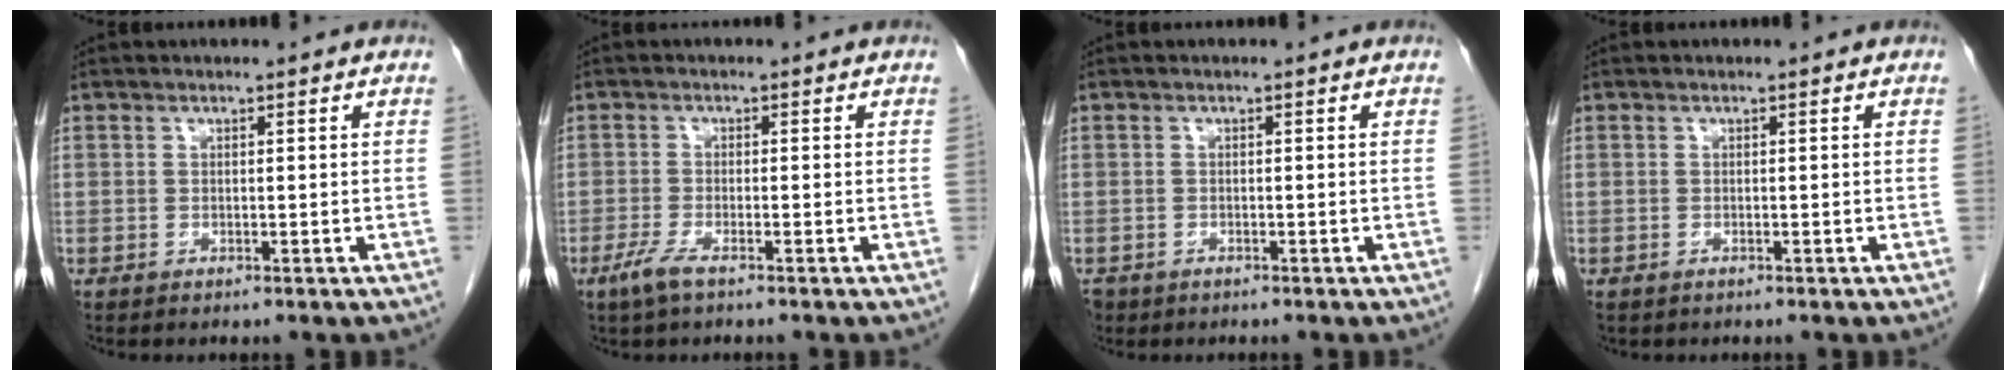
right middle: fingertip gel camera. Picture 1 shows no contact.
{"total": 2.8, "force": [-1.8, 0.3, 2.1], "torque": [-0.052, -0.006, -0.039]}
{"total": 2.3, "force": [-1.6, 1.6, 0.6], "torque": [-0.017, -0.001, -0.028]}
{"total": 0.0}